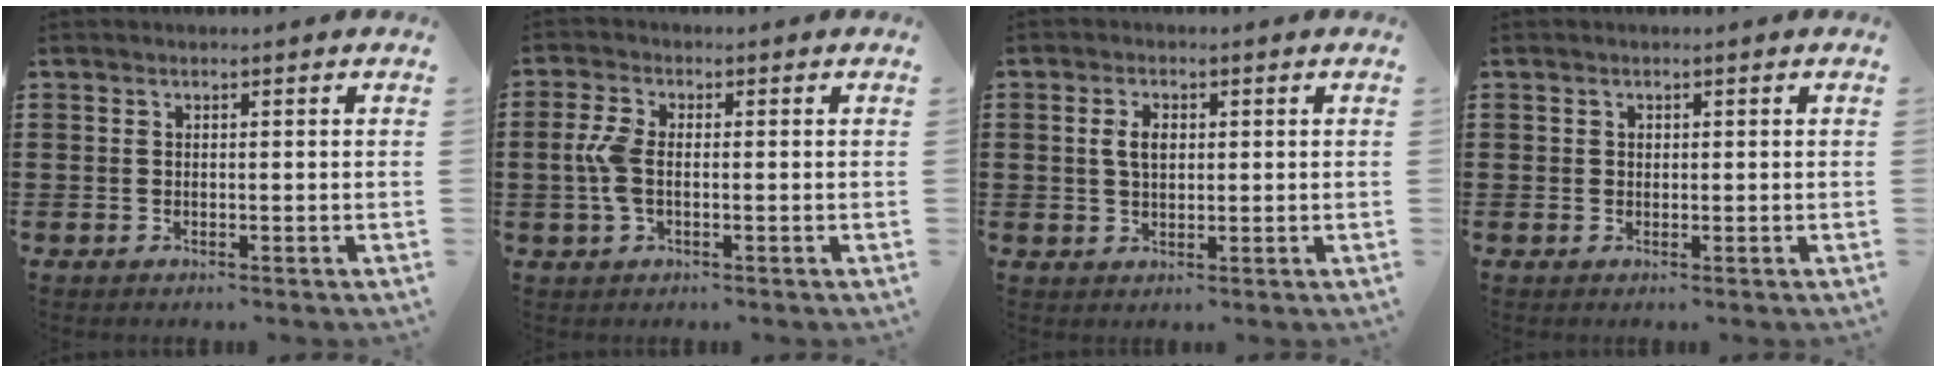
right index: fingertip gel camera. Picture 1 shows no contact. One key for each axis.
{"total": 4.6, "fx": -0.5, "fy": 2.2, "fz": 4.0, "tx": -0.110, "ty": -0.010, "tz": -0.019}
{"total": 3.3, "fx": 0.5, "fy": 1.7, "fz": 2.8, "tx": -0.057, "ty": 0.008, "tz": 0.007}
{"total": 0.6, "fx": 0.1, "fy": 0.5, "fz": 0.2, "tx": -0.005, "ty": 0.004, "tz": 0.003}